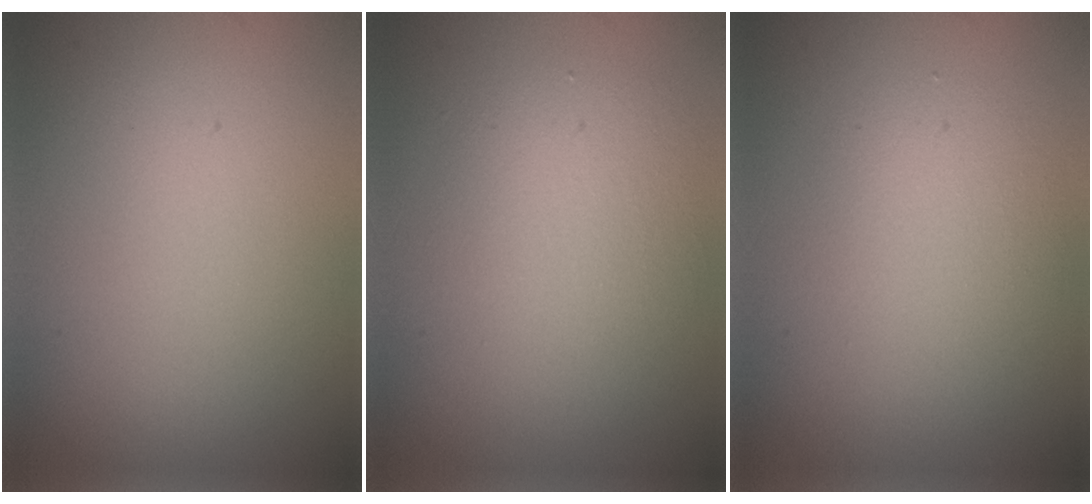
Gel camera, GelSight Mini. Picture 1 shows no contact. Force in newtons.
{"total": 3.6, "press": 3.6, "slide": 0.3}
{"total": 2.7, "press": 2.7, "slide": 0.2}